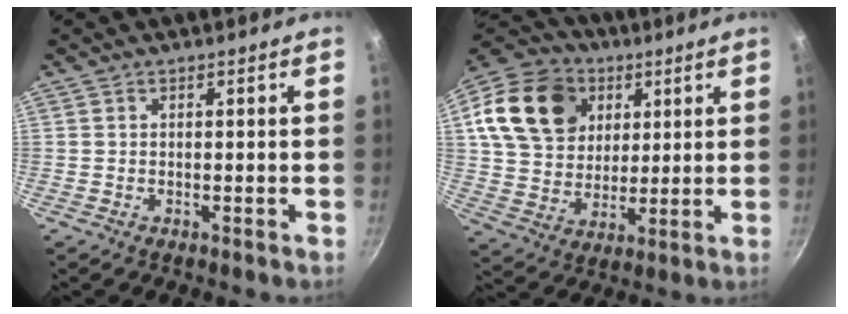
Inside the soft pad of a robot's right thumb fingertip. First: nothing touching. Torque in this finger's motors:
{"motor_torque": [0.22, 1.17, 0.58, -0.32, 0.13]}